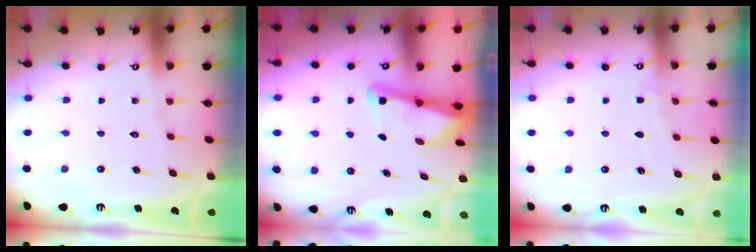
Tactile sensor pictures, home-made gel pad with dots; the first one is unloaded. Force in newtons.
{"total": 3.3, "press": 3.3, "slide": 0.3}
{"total": 3.5, "press": 3.4, "slide": 0.5}